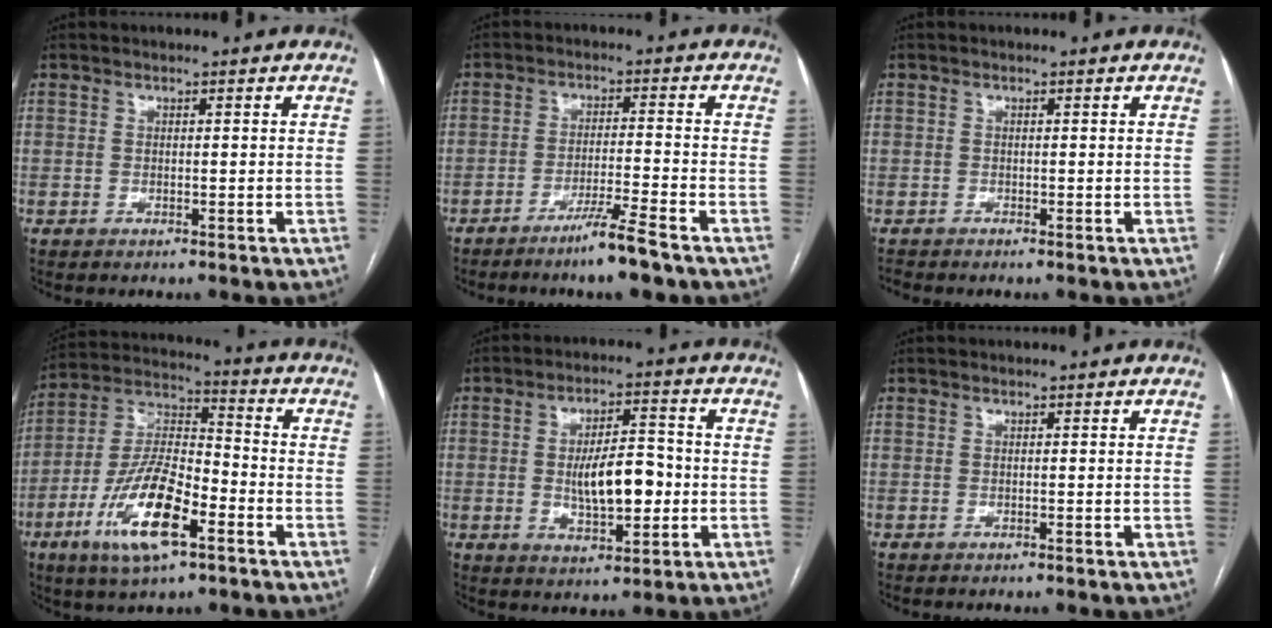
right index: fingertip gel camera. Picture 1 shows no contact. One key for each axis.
{"total": 6.4, "fx": -4.6, "fy": -0.6, "fz": 4.3, "tx": -0.075, "ty": -0.014, "tz": -0.087}
{"total": 0.6, "fx": -0.5, "fy": 0.0, "fz": -0.3, "tx": 0.004, "ty": -0.005, "tz": -0.011}
{"total": 15.2, "fx": -6.7, "fy": 4.5, "fz": 12.8, "tx": -0.259, "ty": -0.003, "tz": -0.122}
{"total": 9.3, "fx": -0.9, "fy": 3.4, "fz": 8.6, "tx": -0.151, "ty": 0.008, "tz": -0.011}
{"total": 0.0}